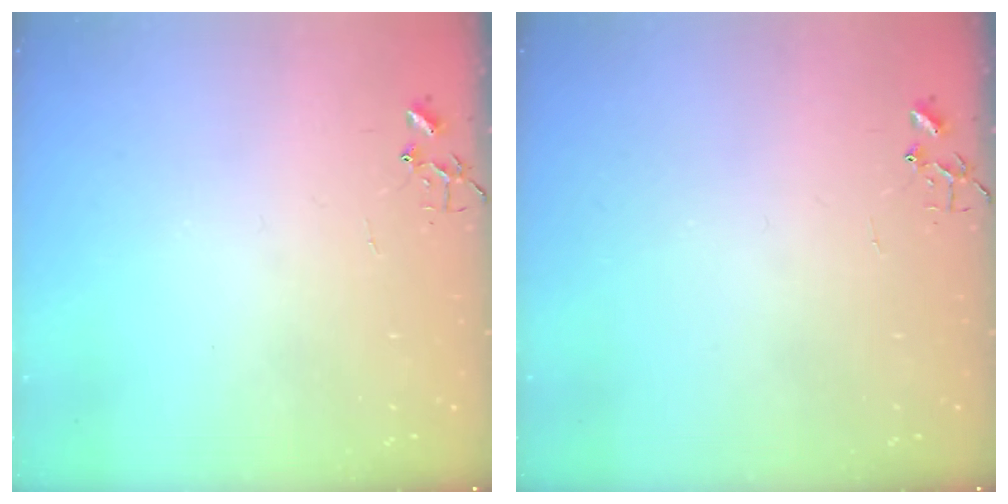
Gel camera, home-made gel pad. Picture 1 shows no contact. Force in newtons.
{"total": 0.0}